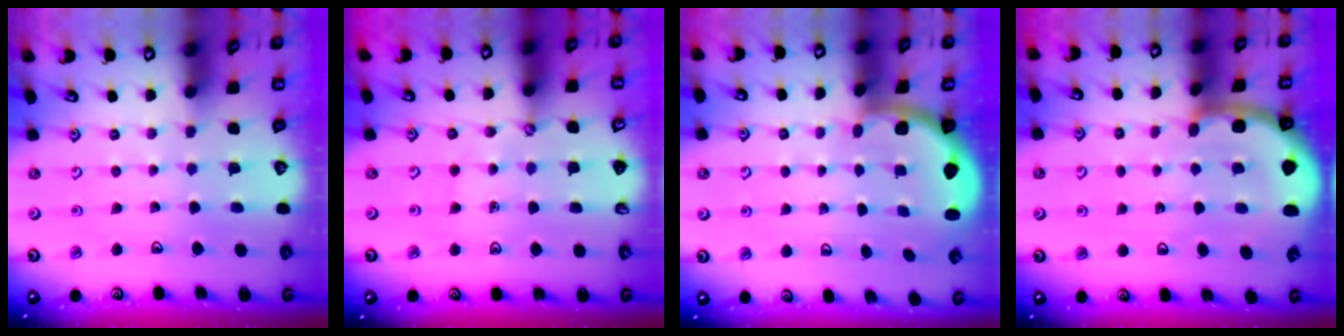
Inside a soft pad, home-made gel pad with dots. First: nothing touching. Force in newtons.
{"total": 1.7, "press": 1.7, "slide": 0.1}
{"total": 2.4, "press": 1.9, "slide": 1.4}
{"total": 4.0, "press": 4.0, "slide": 0.6}